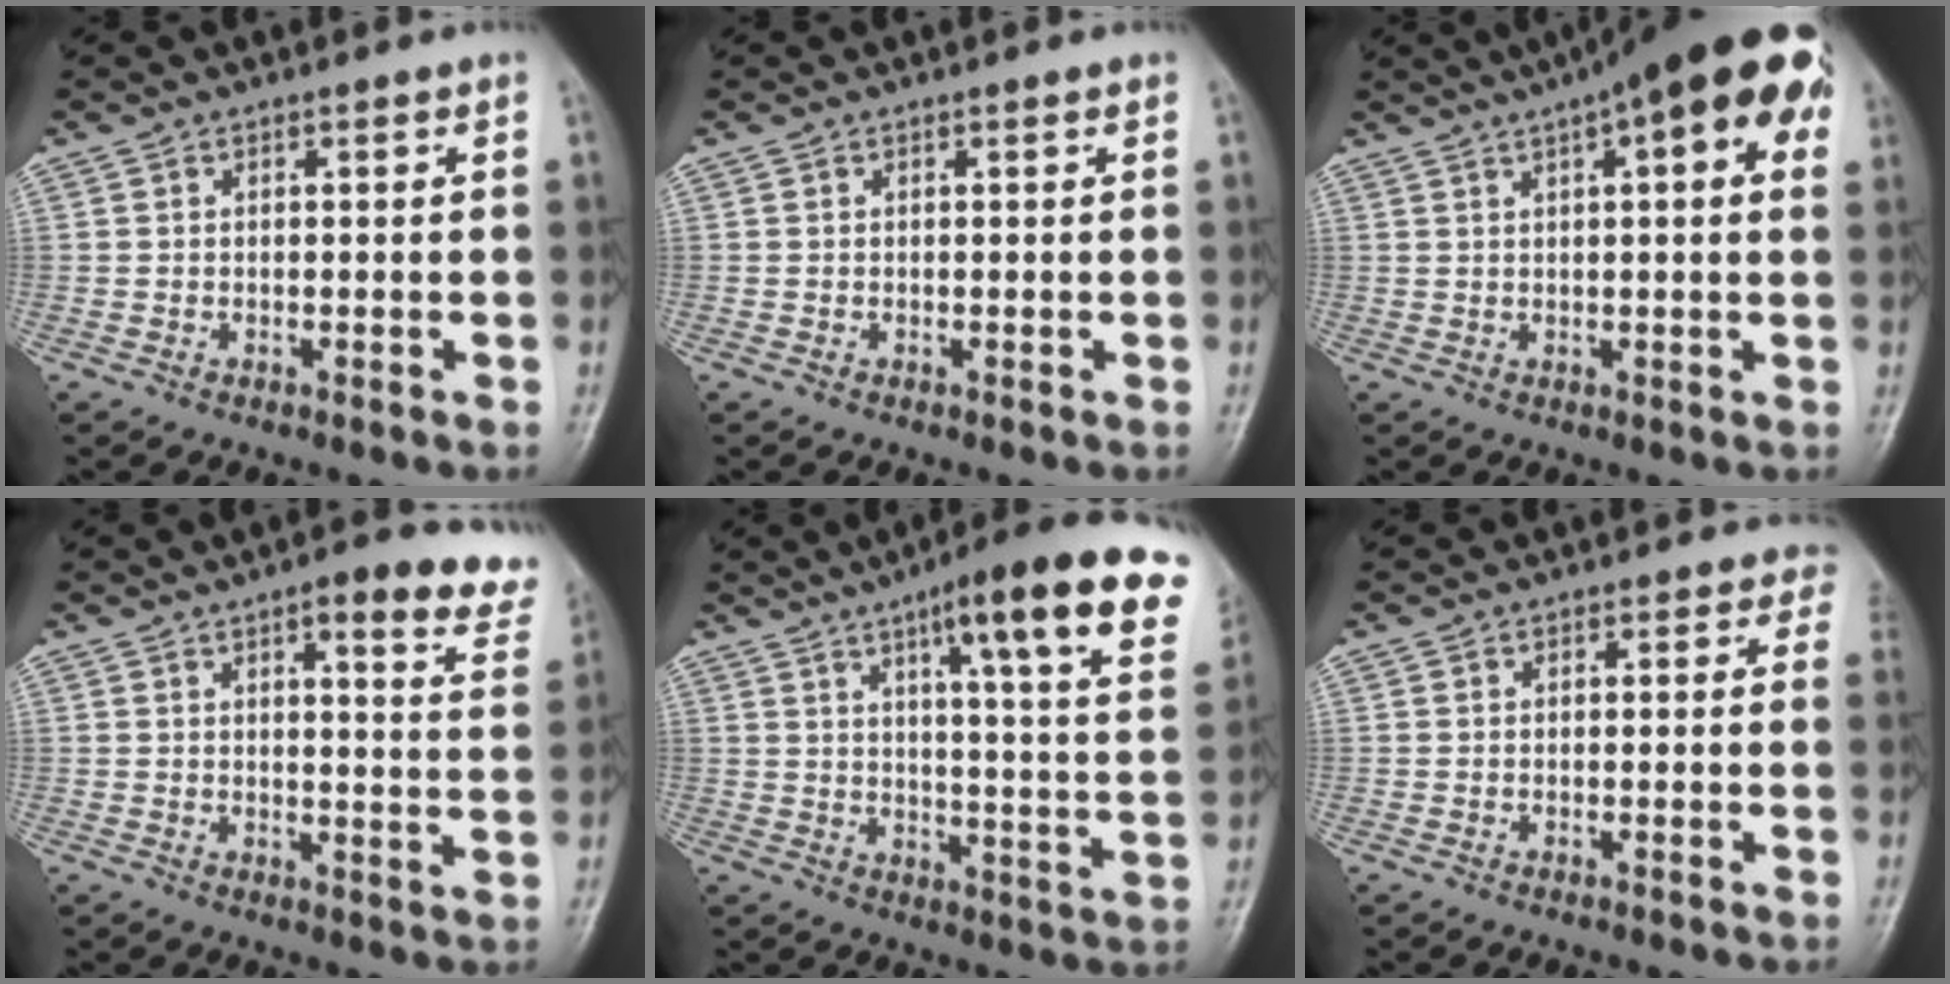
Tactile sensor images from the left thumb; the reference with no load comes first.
{"total": 0.0}
{"total": 17.4, "force": [7.3, 5.1, 14.9], "torque": [-0.203, 0.025, 0.095]}
{"total": 11.6, "force": [8.2, 3.4, 7.5], "torque": [-0.056, -0.035, 0.079]}
{"total": 22.0, "force": [12.3, 3.7, 17.8], "torque": [-0.226, -0.031, 0.155]}
{"total": 2.0, "force": [0.9, 1.6, 0.7], "torque": [0.020, -0.001, -0.010]}